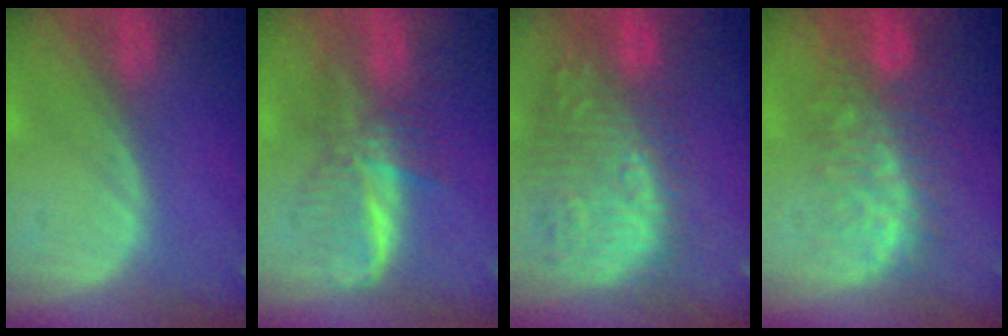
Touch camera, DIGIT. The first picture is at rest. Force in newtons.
{"total": 6.2, "press": 6.2, "slide": 0.4}
{"total": 12.1, "press": 11.3, "slide": 4.3}
{"total": 9.9, "press": 8.6, "slide": 4.8}